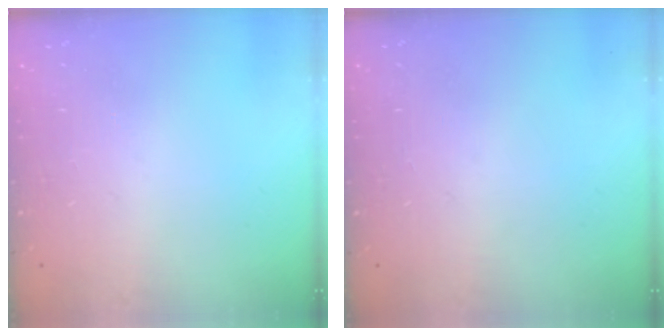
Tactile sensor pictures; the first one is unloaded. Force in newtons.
{"total": 0.0}